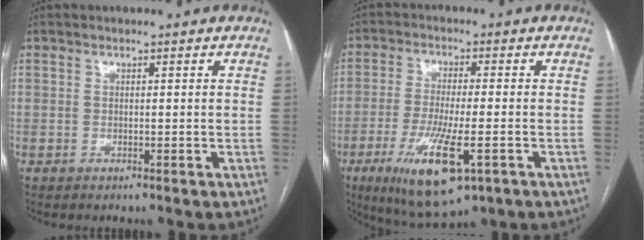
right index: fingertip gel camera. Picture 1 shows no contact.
{"total": 12.4, "force": [-5.2, 2.7, 11.0], "torque": [-0.207, -0.031, -0.081]}